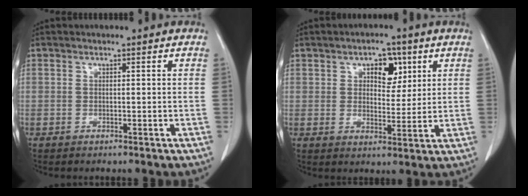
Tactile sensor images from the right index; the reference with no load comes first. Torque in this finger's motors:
{"motor_torque": [0.21, 0.20, 0.06, 0.04]}